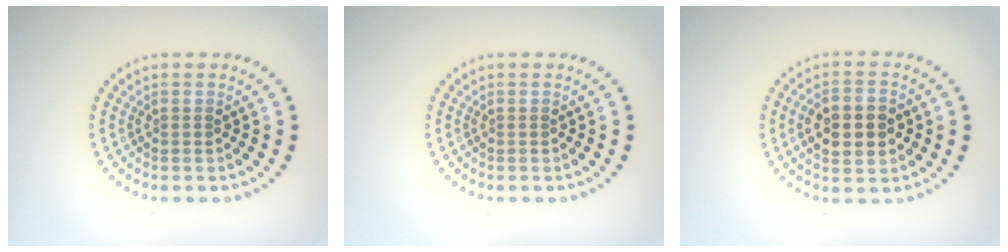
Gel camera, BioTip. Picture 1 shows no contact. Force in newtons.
{"total": 0.0}
{"total": 5.3, "press": 5.3, "slide": 0.1}